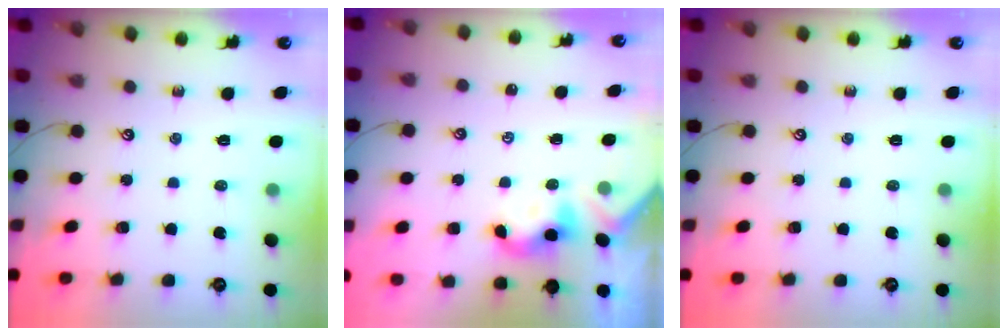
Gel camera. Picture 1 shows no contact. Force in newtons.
{"total": 2.4, "press": 2.4, "slide": 0.2}
{"total": 0.0}